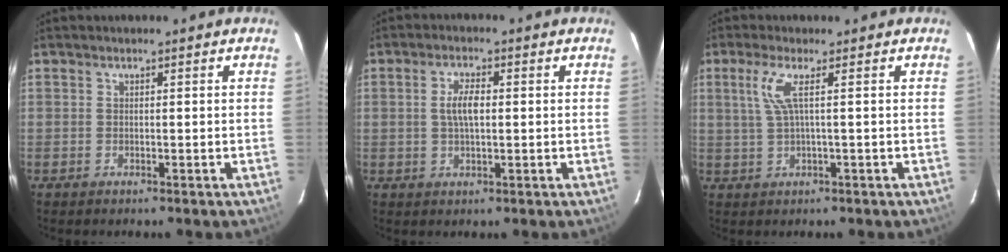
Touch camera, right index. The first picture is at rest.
{"total": 4.3, "force": [0.4, 1.7, 4.0], "torque": [-0.077, 0.005, 0.010]}
{"total": 4.1, "force": [1.0, -0.5, 3.9], "torque": [-0.074, 0.004, 0.028]}